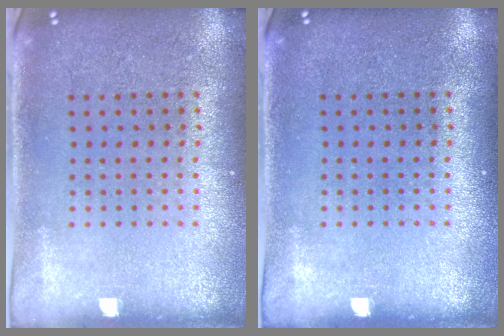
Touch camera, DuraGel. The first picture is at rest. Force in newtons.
{"total": 0.0}